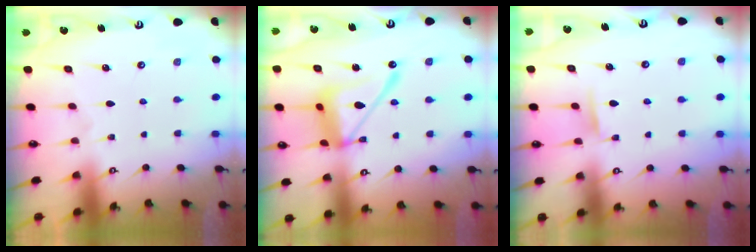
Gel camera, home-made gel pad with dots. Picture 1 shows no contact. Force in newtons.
{"total": 15.4, "press": 15.3, "slide": 1.4}
{"total": 4.5, "press": 4.4, "slide": 0.6}